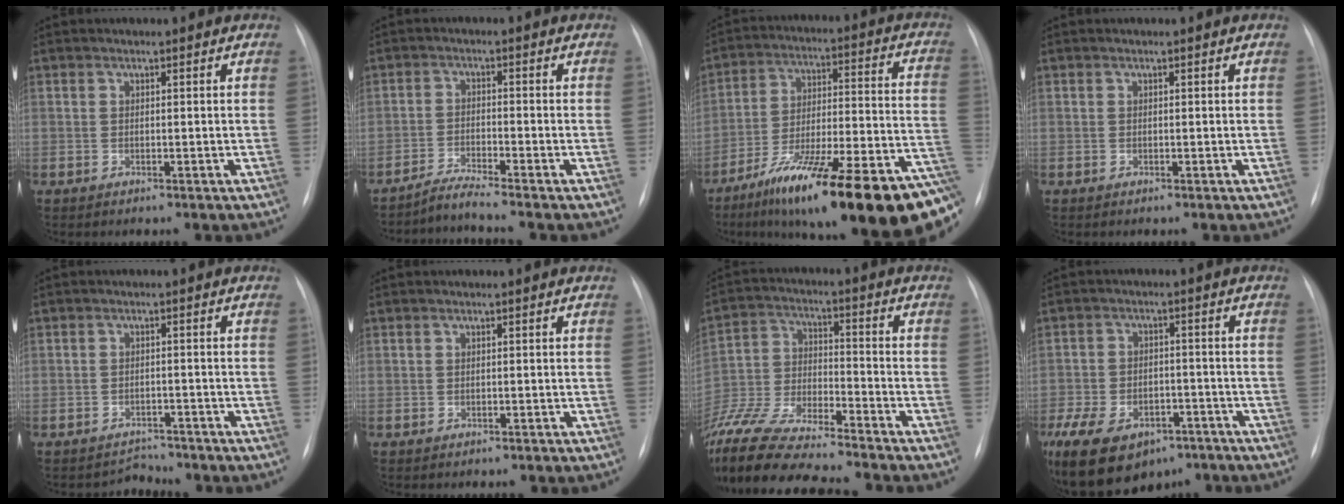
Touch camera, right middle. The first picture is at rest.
{"total": 3.3, "force": [-2.9, -1.5, 0.2], "torque": [-0.015, -0.021, -0.060]}
{"total": 28.7, "force": [-18.5, 4.4, 21.5], "torque": [-0.233, 0.000, -0.288]}
{"total": 0.0}
{"total": 2.6, "force": [-2.2, 1.1, -1.0], "torque": [0.012, 0.008, -0.031]}
{"total": 0.0}
{"total": 16.3, "force": [-14.5, 1.1, 7.3], "torque": [-0.152, -0.016, -0.262]}
{"total": 21.1, "force": [-12.6, 13.0, 10.7], "torque": [-0.285, -0.012, -0.182]}